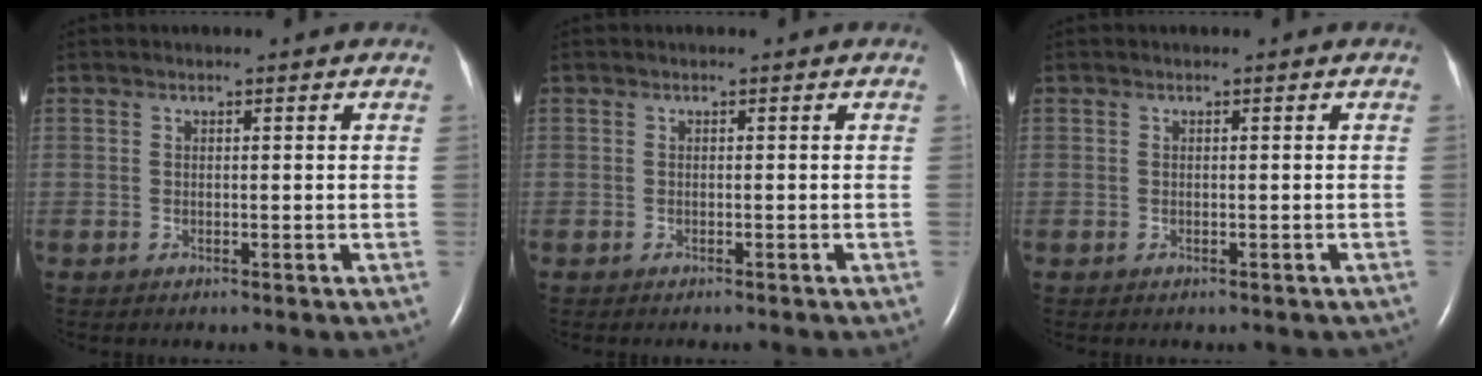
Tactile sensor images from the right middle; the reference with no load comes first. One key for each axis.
{"total": 1.2, "fx": -1.1, "fy": 0.0, "fz": 0.4, "tx": -0.006, "ty": -0.001, "tz": -0.013}
{"total": 1.6, "fx": -1.3, "fy": 0.6, "fz": 0.7, "tx": -0.010, "ty": -0.003, "tz": -0.013}